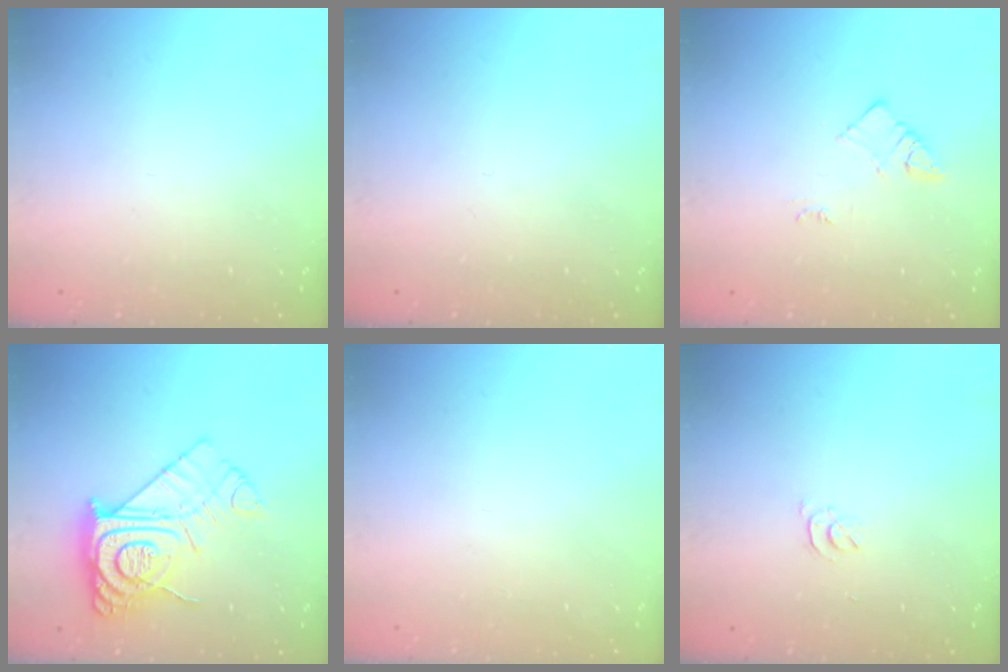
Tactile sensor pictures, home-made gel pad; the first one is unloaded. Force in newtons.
{"total": 0.0}
{"total": 3.0, "press": 3.0, "slide": 0.4}
{"total": 13.5, "press": 13.5, "slide": 1.1}
{"total": 1.5, "press": 1.5, "slide": 0.1}
{"total": 2.9, "press": 2.9, "slide": 0.5}